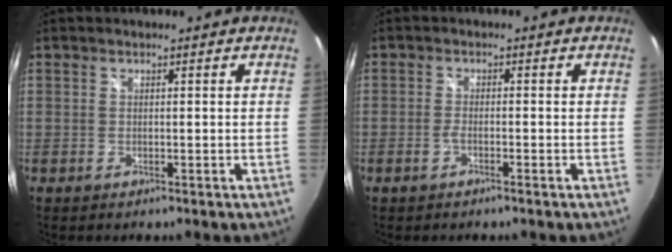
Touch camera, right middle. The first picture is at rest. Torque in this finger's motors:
{"motor_torque": [-0.04, 0.00, 0.06, -0.01]}